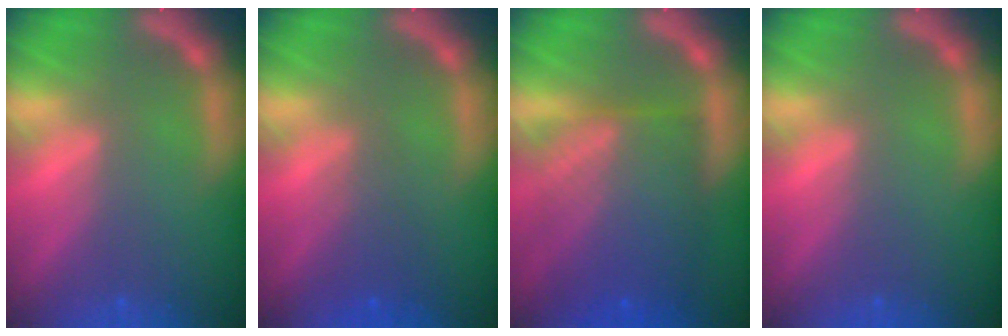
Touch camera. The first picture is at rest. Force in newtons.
{"total": 2.5}
{"total": 10.1}
{"total": 0.0}